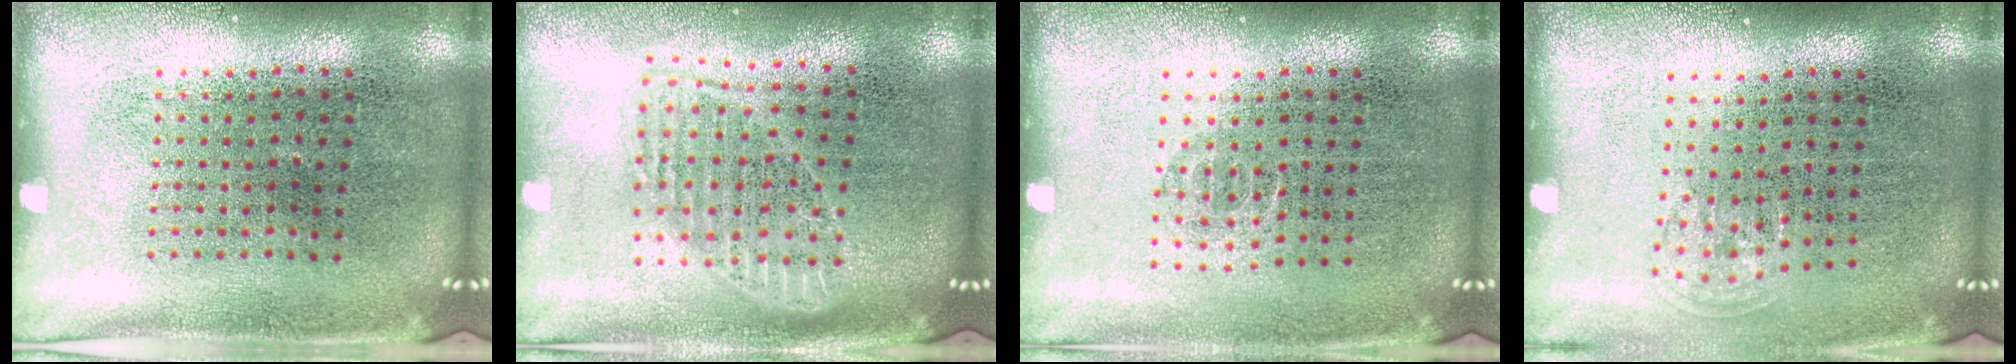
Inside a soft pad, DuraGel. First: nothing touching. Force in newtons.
{"total": 1.7, "press": 1.5, "slide": 0.9}
{"total": 0.6, "press": 0.4, "slide": 0.4}
{"total": 0.7, "press": 0.5, "slide": 0.4}